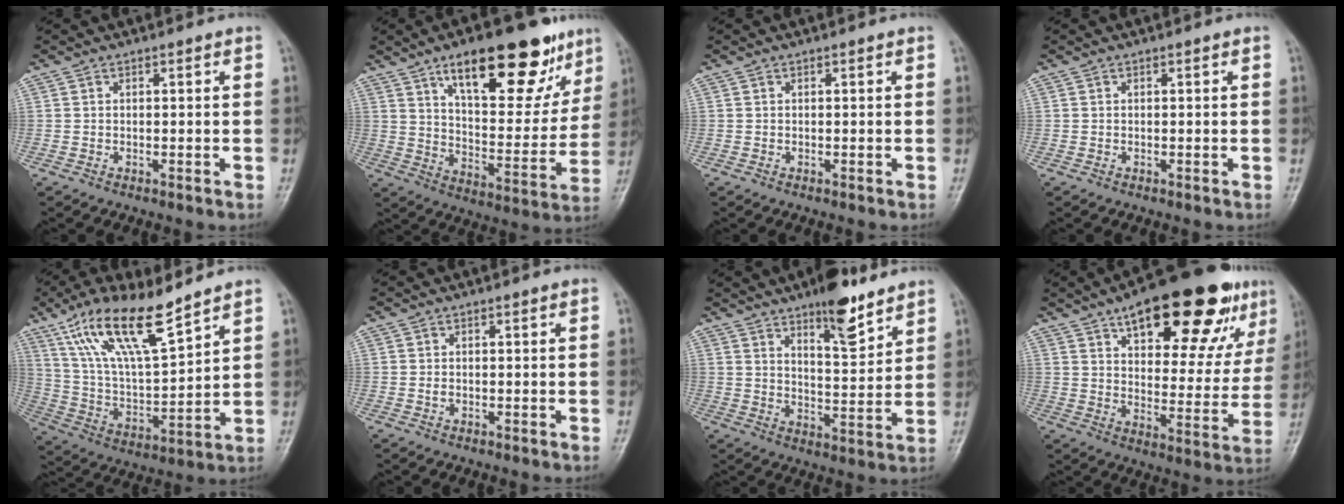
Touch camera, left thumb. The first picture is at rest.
{"total": 23.8, "force": [13.9, 9.7, 16.7], "torque": [-0.194, -0.043, 0.216]}
{"total": 0.0}
{"total": 0.0}
{"total": 17.4, "force": [11.6, 4.5, 12.1], "torque": [-0.209, -0.049, 0.232]}
{"total": 0.6, "force": [0.0, 0.4, 0.5], "torque": [-0.007, 0.000, 0.001]}
{"total": 10.9, "force": [7.5, 3.4, 7.1], "torque": [-0.088, -0.052, 0.119]}
{"total": 26.7, "force": [15.6, 10.3, 19.1], "torque": [-0.233, -0.026, 0.226]}